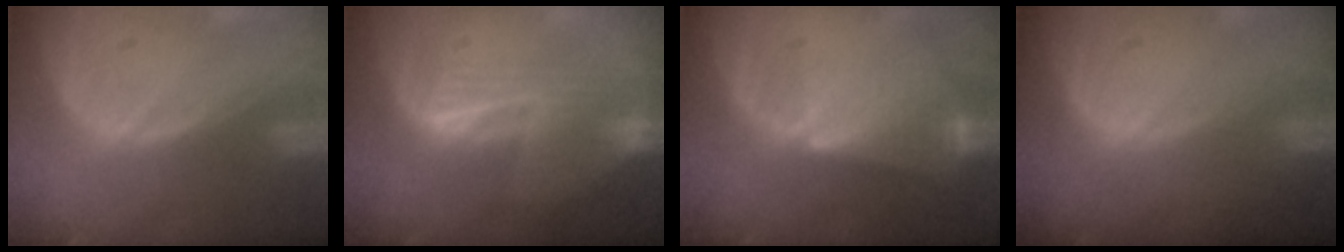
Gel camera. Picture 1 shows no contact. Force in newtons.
{"total": 7.2, "press": 6.6, "slide": 2.9}
{"total": 6.9, "press": 6.2, "slide": 2.9}
{"total": 0.0}